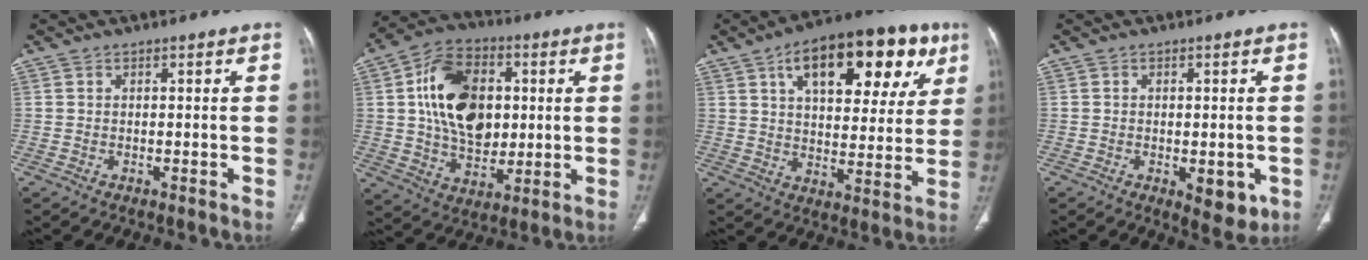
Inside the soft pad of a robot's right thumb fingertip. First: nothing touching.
{"total": 18.3, "force": [3.1, 12.5, 13.1], "torque": [-0.188, 0.002, 0.055]}
{"total": 23.5, "force": [10.6, 11.5, 17.6], "torque": [-0.217, 0.004, 0.157]}
{"total": 5.9, "force": [-1.7, 3.0, 4.8], "torque": [-0.044, -0.006, -0.013]}